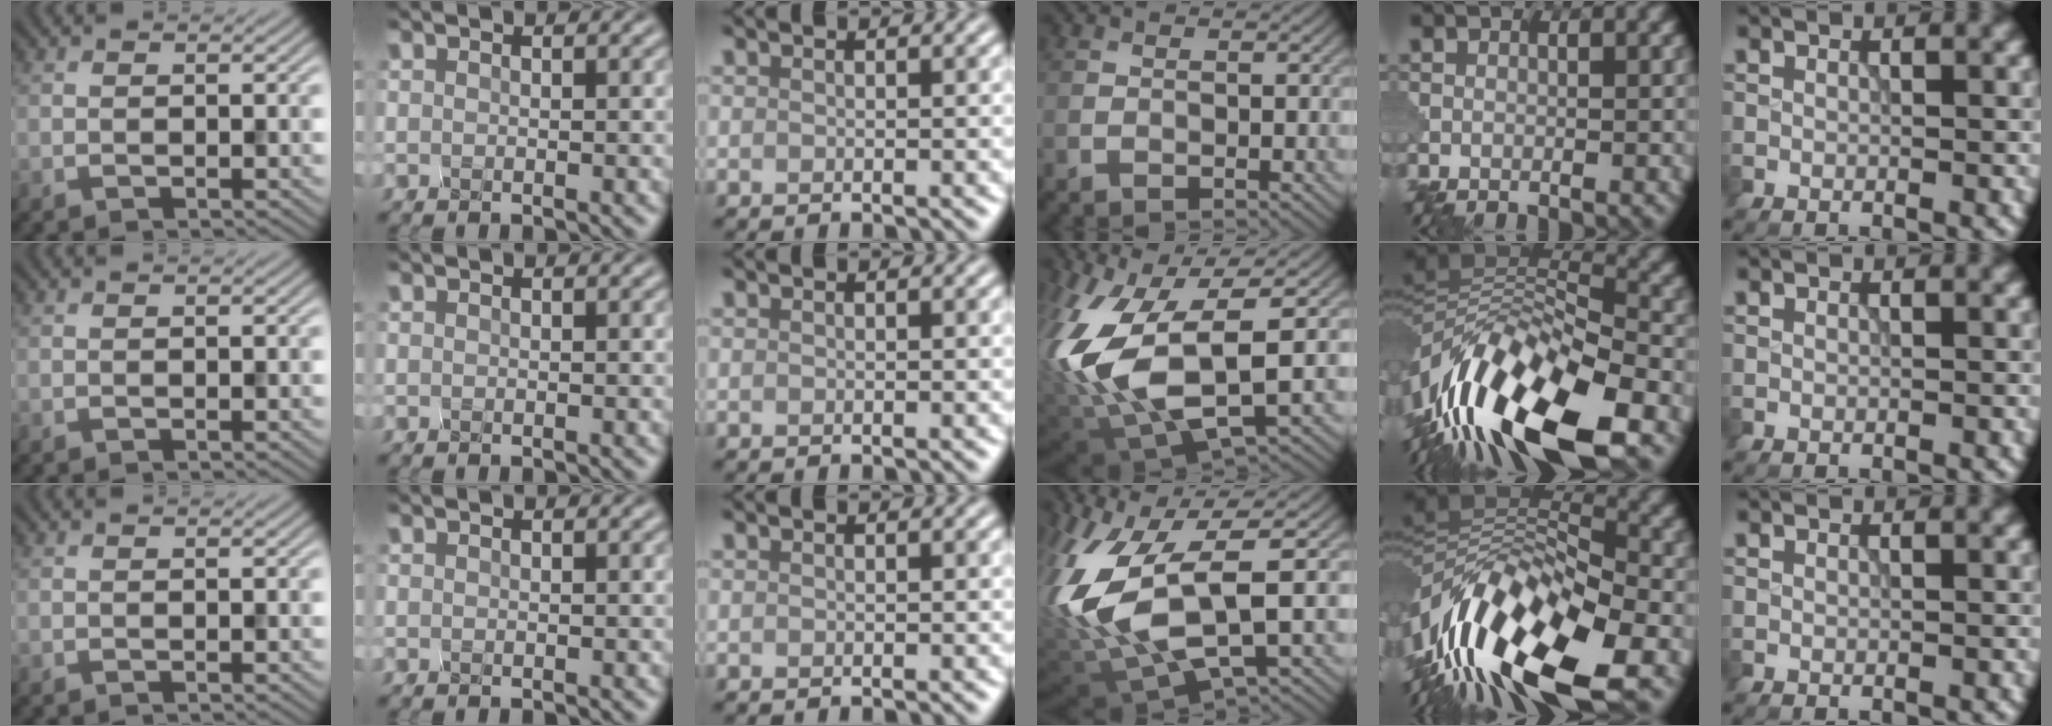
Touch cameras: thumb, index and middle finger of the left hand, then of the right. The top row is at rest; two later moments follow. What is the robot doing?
{"motion": "squeeze", "object": "hand grip exerciser"}